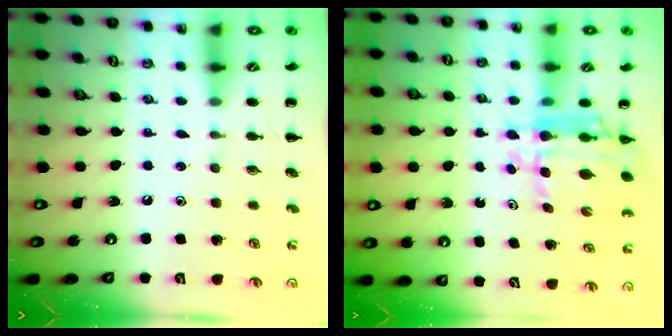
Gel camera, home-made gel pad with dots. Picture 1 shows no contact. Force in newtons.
{"total": 9.0, "press": 8.5, "slide": 3.2}